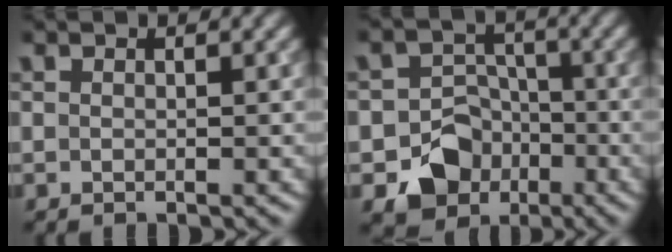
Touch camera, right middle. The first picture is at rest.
{"total": 6.7, "force": [-3.3, 5.6, 1.9], "torque": [0.003, -0.006, -0.067]}